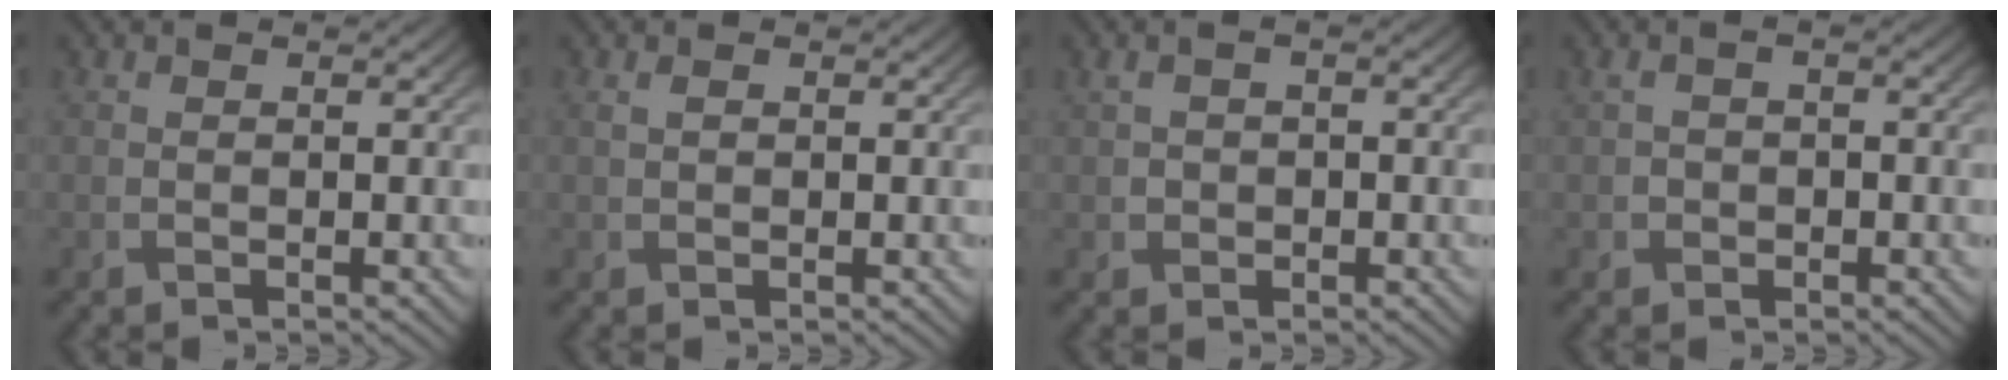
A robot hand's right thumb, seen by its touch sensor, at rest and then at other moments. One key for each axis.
{"total": 1.0, "fx": 0.2, "fy": 0.5, "fz": 0.8, "tx": -0.022, "ty": 0.002, "tz": 0.006}
{"total": 2.2, "fx": -0.1, "fy": 1.5, "fz": 1.6, "tx": -0.039, "ty": 0.004, "tz": 0.000}
{"total": 1.9, "fx": -0.5, "fy": 1.3, "fz": 1.3, "tx": -0.030, "ty": -0.001, "tz": -0.008}